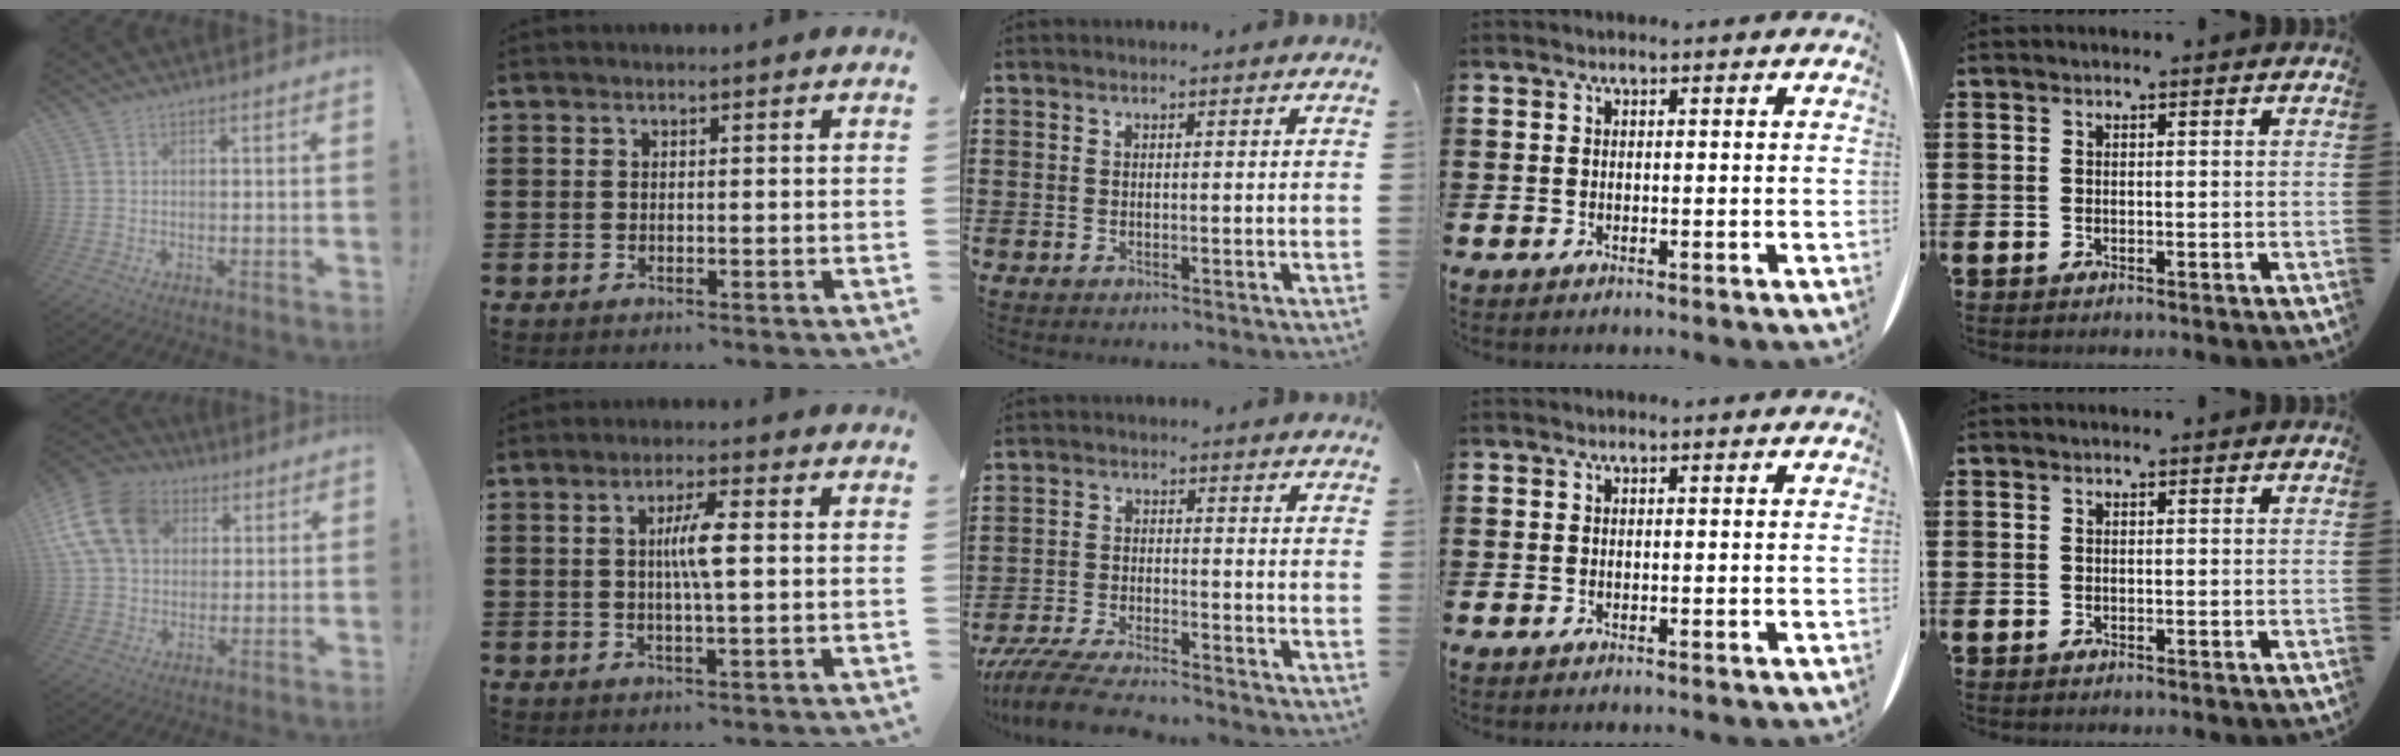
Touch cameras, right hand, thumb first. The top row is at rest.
{"thumb": {"total": 16.6, "force": [5.4, 12.8, 9.2], "torque": [-0.160, -0.011, 0.108]}, "index": {"total": 4.9, "force": [0.5, 0.5, 4.8], "torque": [-0.090, -0.001, 0.004]}, "middle": {"total": 5.7, "force": [-5.4, 0.5, 1.9], "torque": [-0.050, -0.007, -0.106]}}